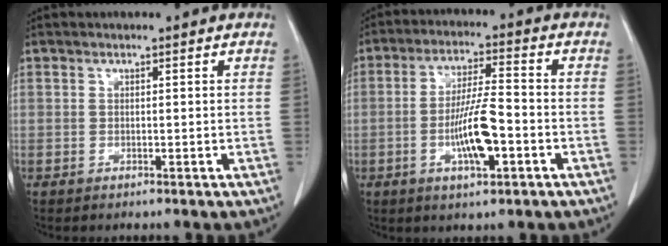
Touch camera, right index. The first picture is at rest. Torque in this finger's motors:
{"motor_torque": [0.22, -0.01, 0.29, 0.07]}